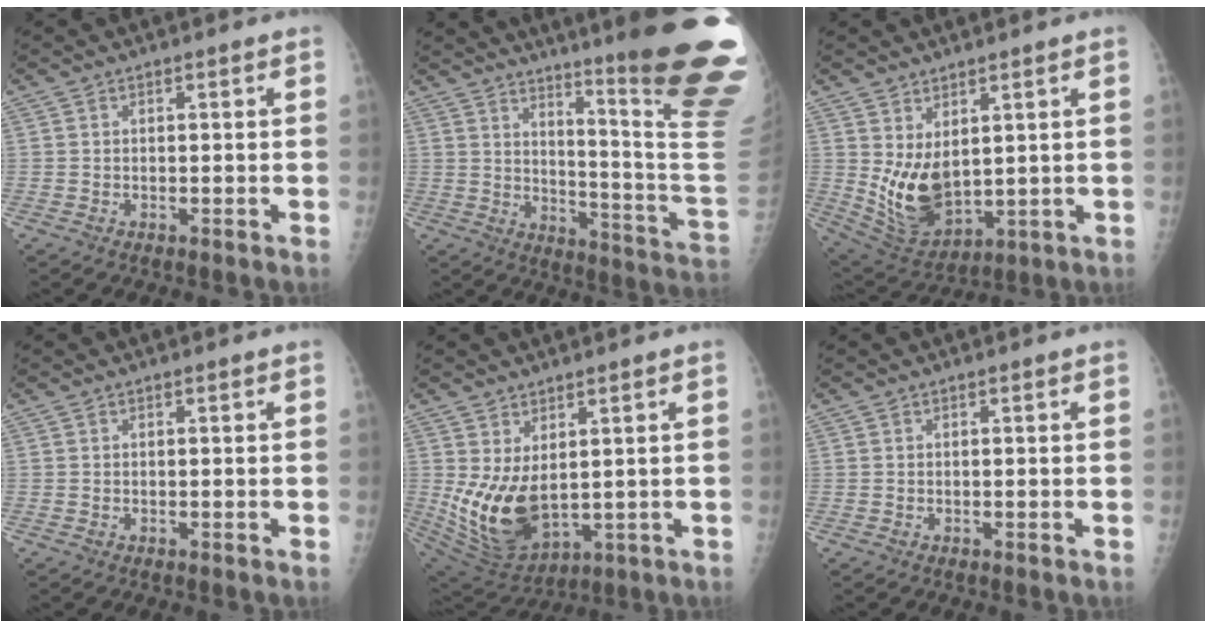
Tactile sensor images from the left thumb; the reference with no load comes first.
{"total": 27.2, "force": [18.4, 1.4, 19.9], "torque": [-0.205, -0.145, 0.245]}
{"total": 10.0, "force": [2.1, 5.8, 7.8], "torque": [-0.123, -0.032, 0.063]}
{"total": 0.0}
{"total": 12.1, "force": [1.4, 7.0, 9.8], "torque": [-0.170, -0.029, 0.053]}
{"total": 0.0}